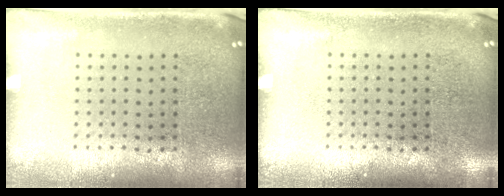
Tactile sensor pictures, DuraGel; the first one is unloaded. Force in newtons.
{"total": 0.0}